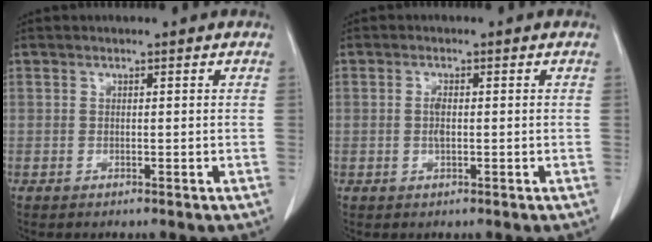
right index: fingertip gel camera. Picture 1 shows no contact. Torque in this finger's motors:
{"motor_torque": [0.28, -0.09, 0.11, 0.05]}